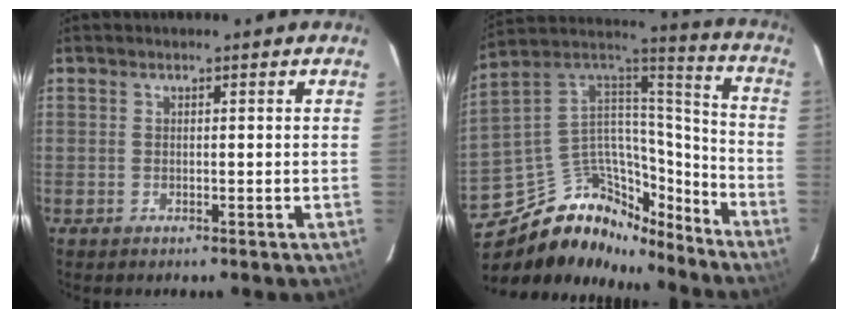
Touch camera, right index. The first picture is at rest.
{"total": 22.9, "force": [-16.7, 12.6, 9.3], "torque": [-0.199, 0.066, -0.255]}